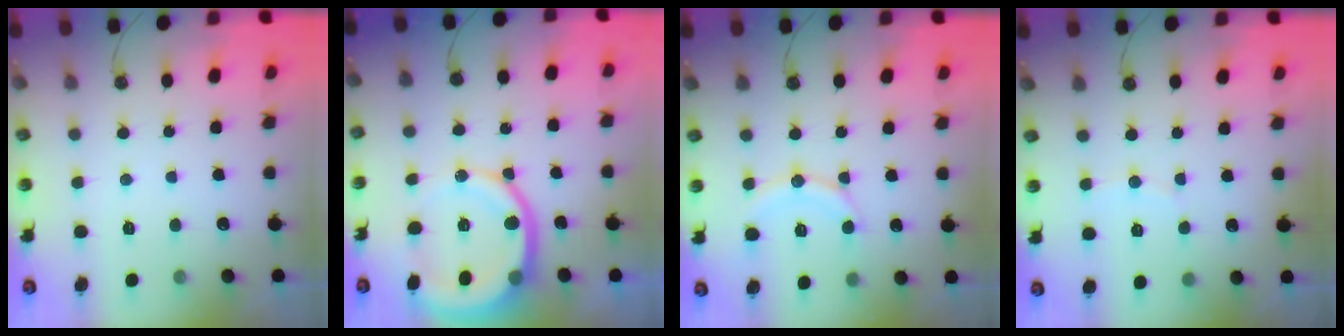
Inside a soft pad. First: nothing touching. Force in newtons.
{"total": 13.8, "press": 13.7, "slide": 1.8}
{"total": 11.1, "press": 11.0, "slide": 1.1}
{"total": 5.1, "press": 5.0, "slide": 1.2}